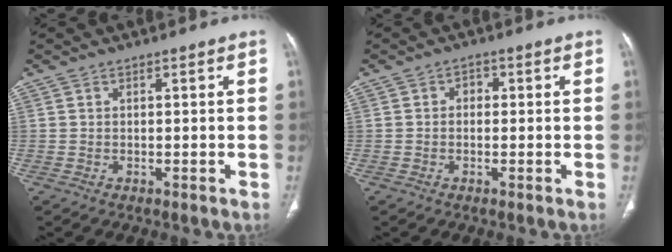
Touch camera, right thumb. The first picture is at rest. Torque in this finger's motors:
{"motor_torque": [-0.10, 0.61, 0.28, -0.21, -0.03]}